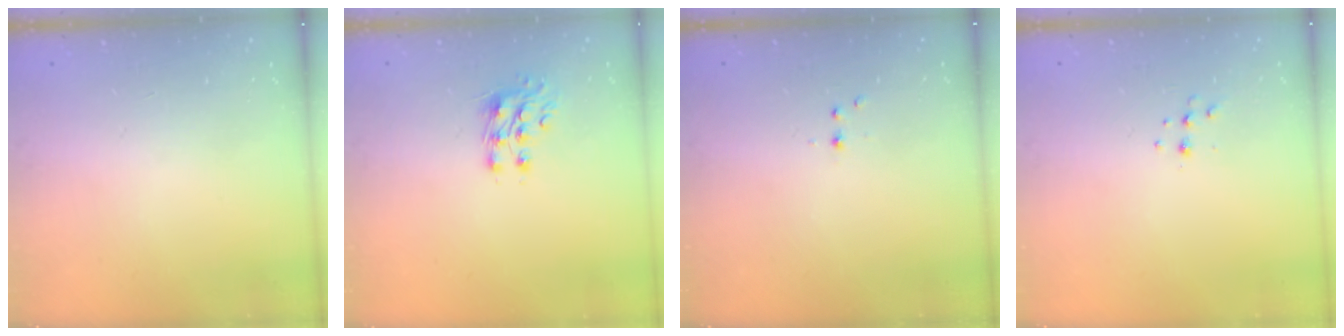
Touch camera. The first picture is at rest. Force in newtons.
{"total": 7.8, "press": 7.7, "slide": 0.8}
{"total": 2.2, "press": 1.9, "slide": 1.0}
{"total": 3.8, "press": 3.7, "slide": 0.7}